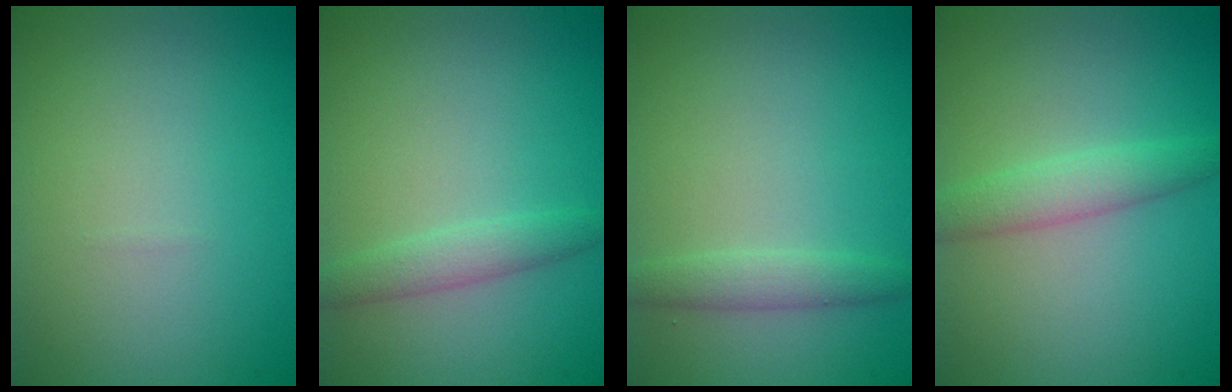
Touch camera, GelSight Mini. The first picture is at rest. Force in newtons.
{"total": 2.0, "press": 2.0, "slide": 0.0}
{"total": 1.9, "press": 1.9, "slide": 0.0}
{"total": 2.6, "press": 2.6, "slide": 0.0}